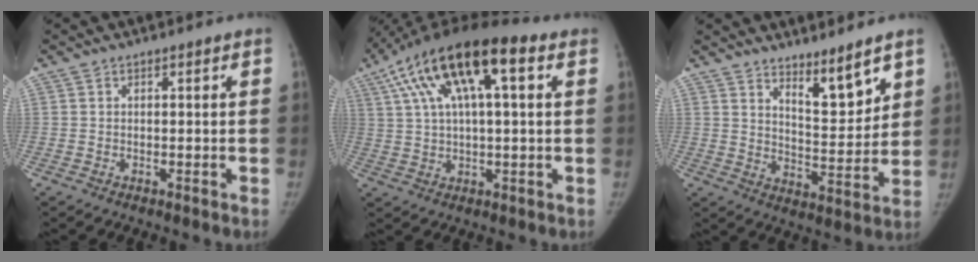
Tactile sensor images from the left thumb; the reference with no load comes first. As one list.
[{"total": 18.5, "force": [7.2, 6.5, 15.7], "torque": [-0.283, 0.025, 0.120]}, {"total": 8.7, "force": [6.3, 2.2, 5.6], "torque": [-0.068, -0.064, 0.112]}]